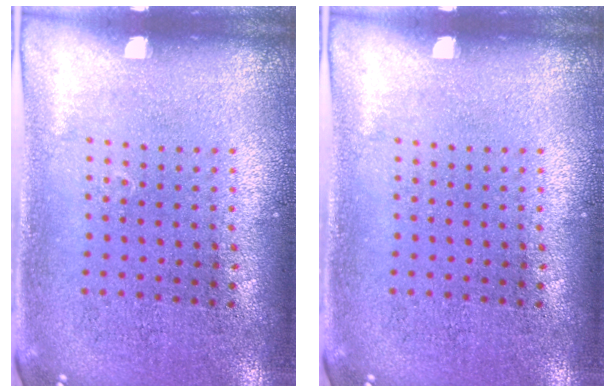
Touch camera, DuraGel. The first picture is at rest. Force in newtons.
{"total": 0.0}